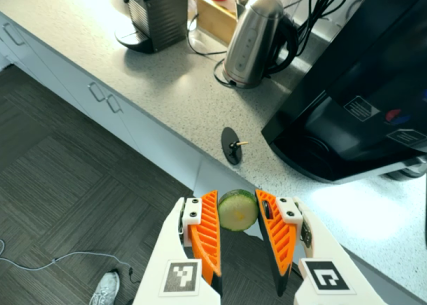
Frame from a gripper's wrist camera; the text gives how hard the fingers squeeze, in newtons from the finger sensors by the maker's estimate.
{"total": 7.4, "left": 7.7, "right": 7.2}